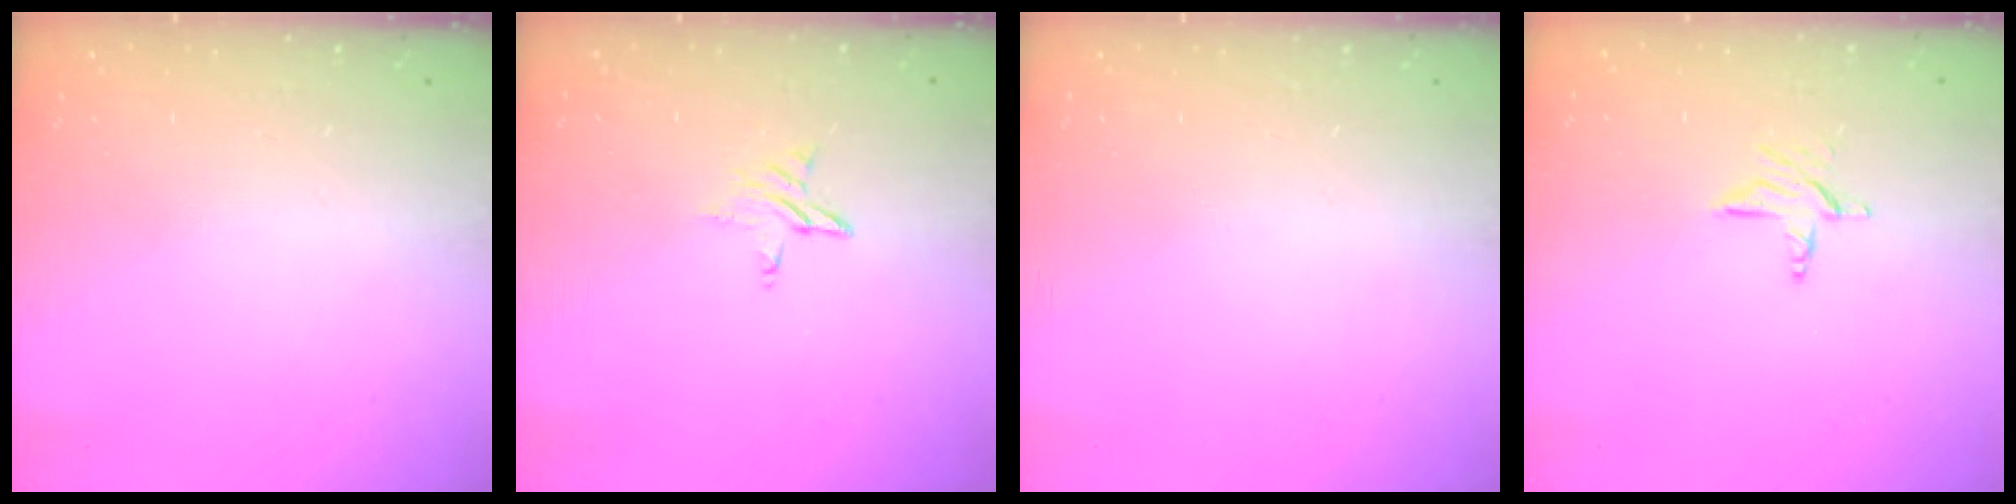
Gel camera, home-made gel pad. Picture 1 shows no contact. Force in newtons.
{"total": 4.7, "press": 4.7, "slide": 0.5}
{"total": 0.0}
{"total": 5.8, "press": 5.8, "slide": 0.5}